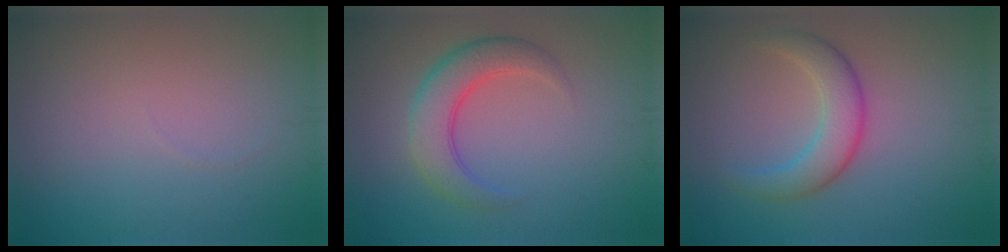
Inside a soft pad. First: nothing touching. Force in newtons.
{"total": 4.7, "press": 4.7, "slide": 0.3}
{"total": 3.9, "press": 3.9, "slide": 0.3}